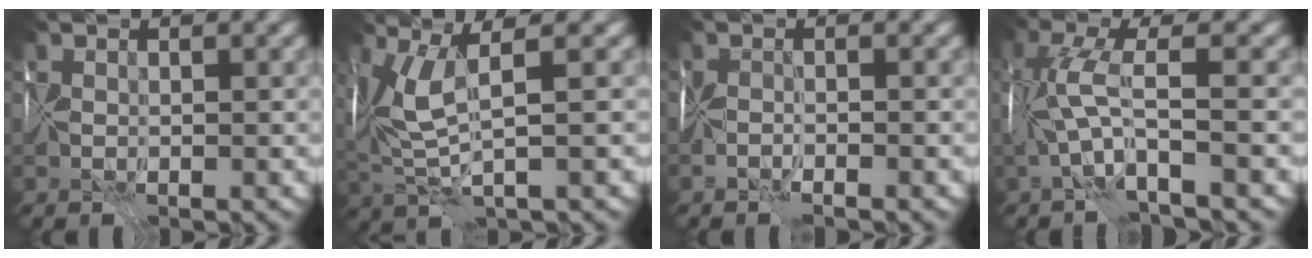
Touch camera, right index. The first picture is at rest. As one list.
[{"total": 5.8, "force": [1.6, 1.6, 5.3], "torque": [-0.143, 0.007, 0.035]}, {"total": 1.6, "force": [-1.4, 0.3, 0.7], "torque": [-0.017, -0.001, -0.037]}, {"total": 4.8, "force": [-1.4, 0.6, 4.5], "torque": [-0.107, 0.010, -0.039]}]